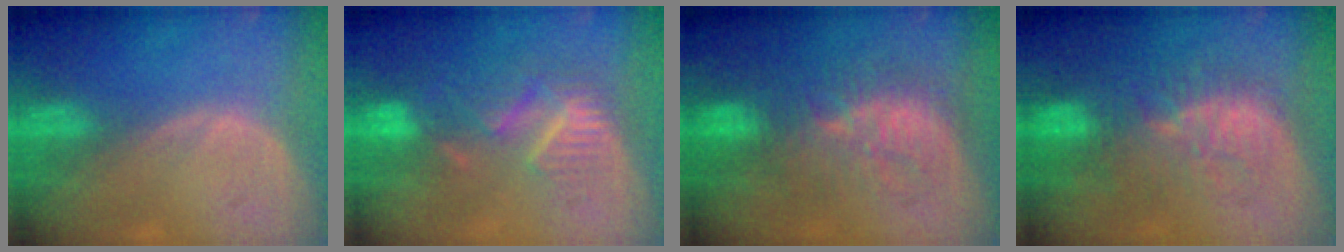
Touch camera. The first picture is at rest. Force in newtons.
{"total": 8.9, "press": 7.8, "slide": 4.5}
{"total": 9.2, "press": 9.0, "slide": 2.0}
{"total": 11.4, "press": 9.9, "slide": 5.6}